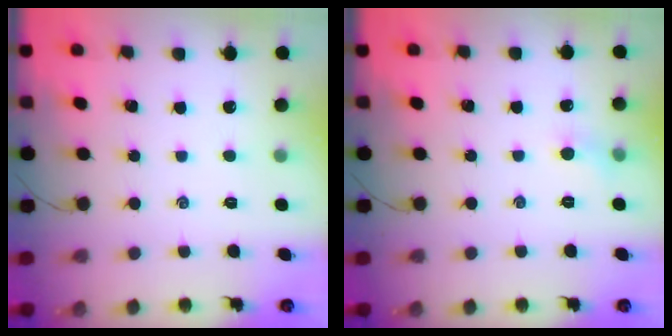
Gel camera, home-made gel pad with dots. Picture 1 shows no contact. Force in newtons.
{"total": 3.7, "press": 3.5, "slide": 1.3}